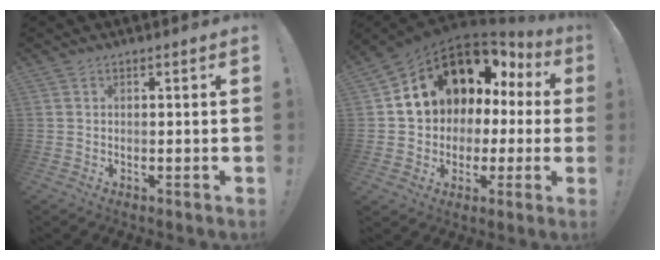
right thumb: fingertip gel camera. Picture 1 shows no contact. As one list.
[{"total": 12.9, "force": [6.2, 9.3, 6.4], "torque": [-0.103, -0.046, 0.125]}]